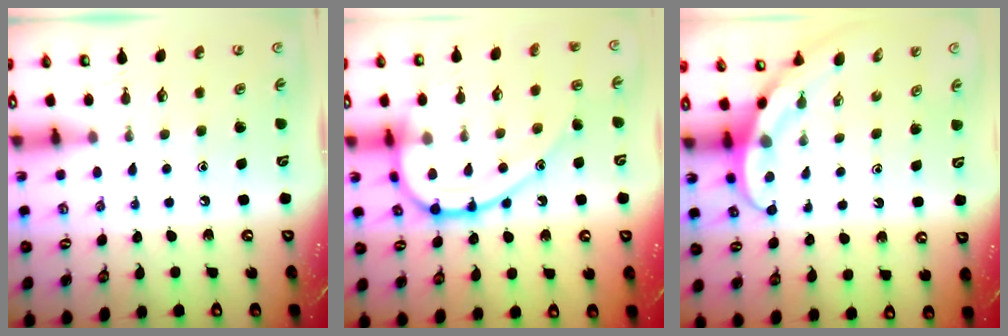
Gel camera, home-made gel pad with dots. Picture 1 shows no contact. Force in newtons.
{"total": 17.6, "press": 17.6, "slide": 0.6}
{"total": 4.0, "press": 4.0, "slide": 0.3}